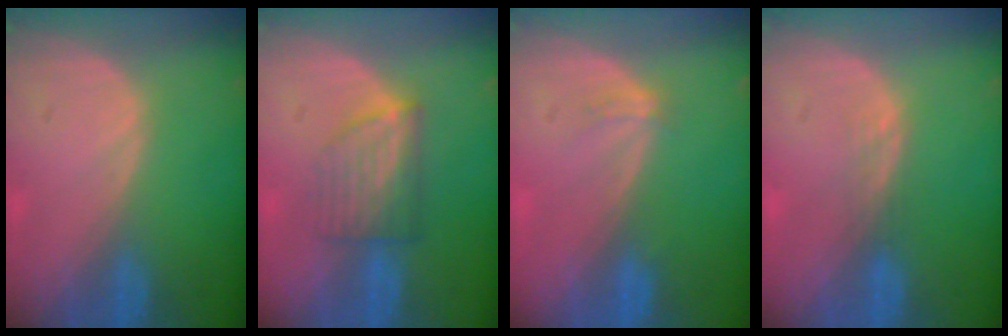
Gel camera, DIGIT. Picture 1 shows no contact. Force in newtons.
{"total": 6.1, "press": 5.5, "slide": 2.7}
{"total": 1.5, "press": 1.1, "slide": 1.0}
{"total": 1.1, "press": 1.1, "slide": 0.1}